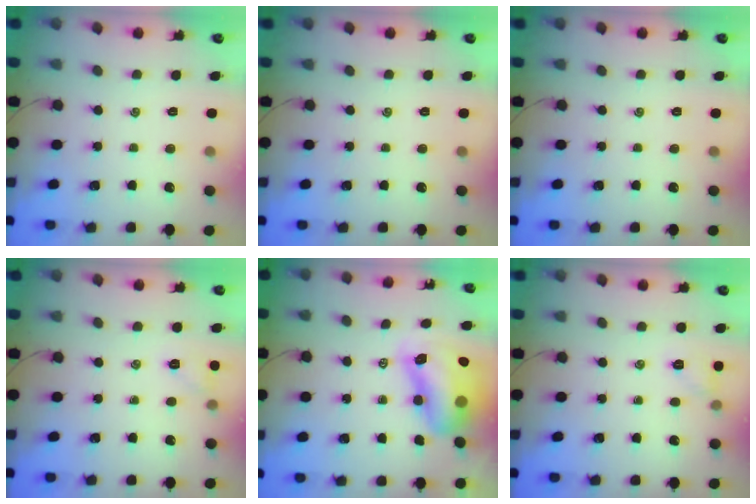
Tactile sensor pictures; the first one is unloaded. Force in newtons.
{"total": 0.0}
{"total": 0.0}
{"total": 5.9, "press": 5.7, "slide": 1.3}
{"total": 13.5, "press": 13.0, "slide": 3.7}
{"total": 6.4, "press": 6.3, "slide": 1.3}